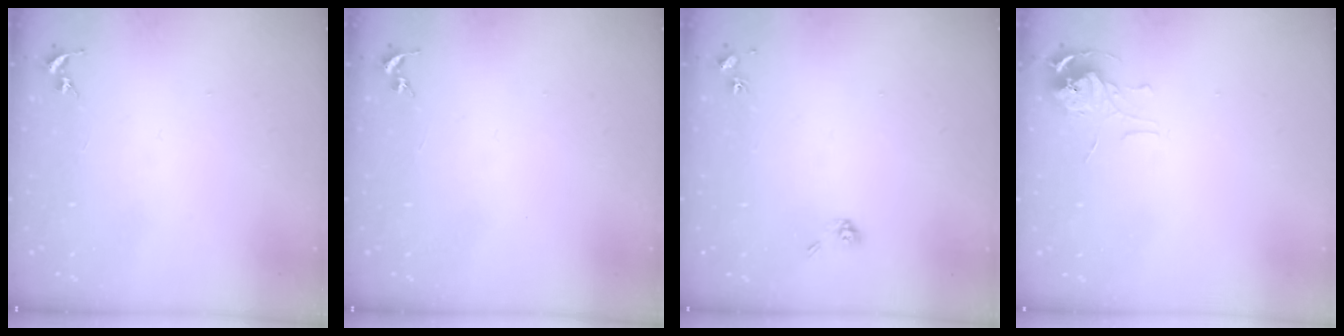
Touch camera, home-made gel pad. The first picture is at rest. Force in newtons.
{"total": 0.0}
{"total": 5.0, "press": 4.6, "slide": 1.7}
{"total": 6.2, "press": 6.1, "slide": 0.5}